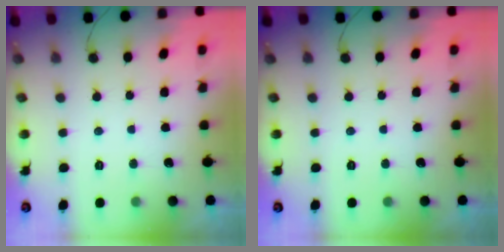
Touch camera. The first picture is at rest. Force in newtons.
{"total": 0.0}